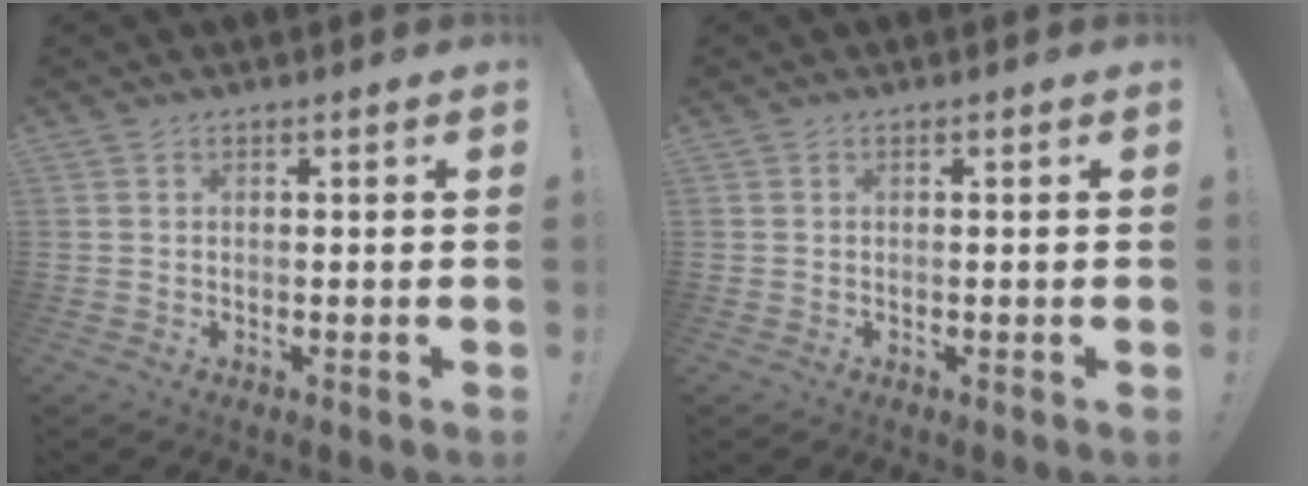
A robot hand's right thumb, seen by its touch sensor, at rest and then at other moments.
{"total": 0.0}